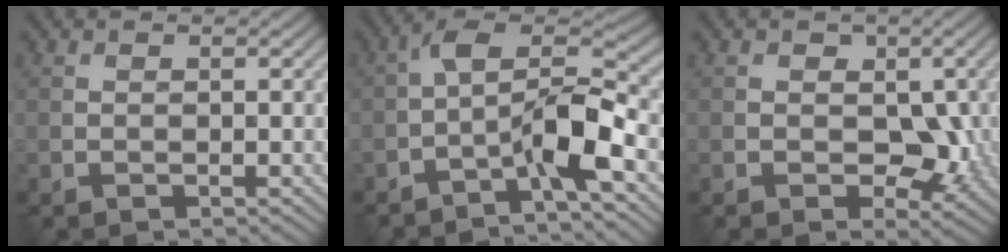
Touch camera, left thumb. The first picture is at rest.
{"total": 8.8, "force": [-3.9, 2.5, 7.4], "torque": [-0.121, 0.022, -0.080]}
{"total": 5.2, "force": [-0.4, 3.9, 3.4], "torque": [-0.036, -0.006, -0.016]}